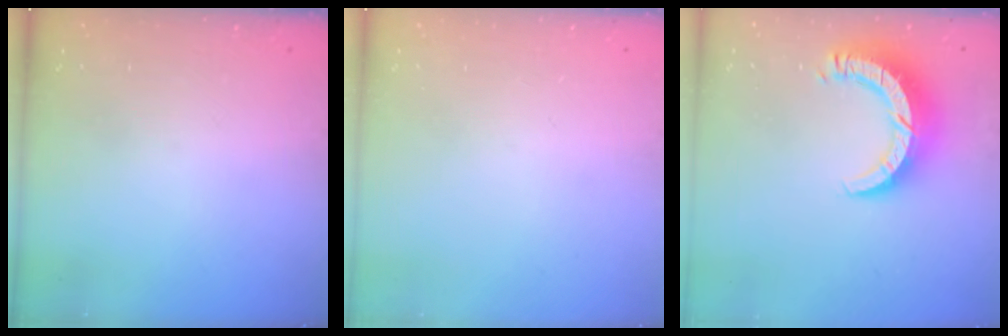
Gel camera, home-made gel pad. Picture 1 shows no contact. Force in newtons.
{"total": 0.0}
{"total": 11.0, "press": 11.0, "slide": 1.0}